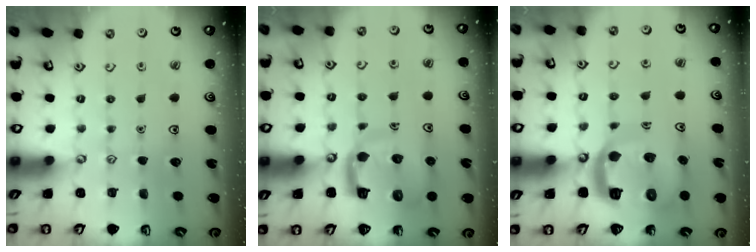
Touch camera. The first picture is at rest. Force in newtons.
{"total": 9.0, "press": 9.0, "slide": 1.1}
{"total": 15.0, "press": 14.9, "slide": 1.7}